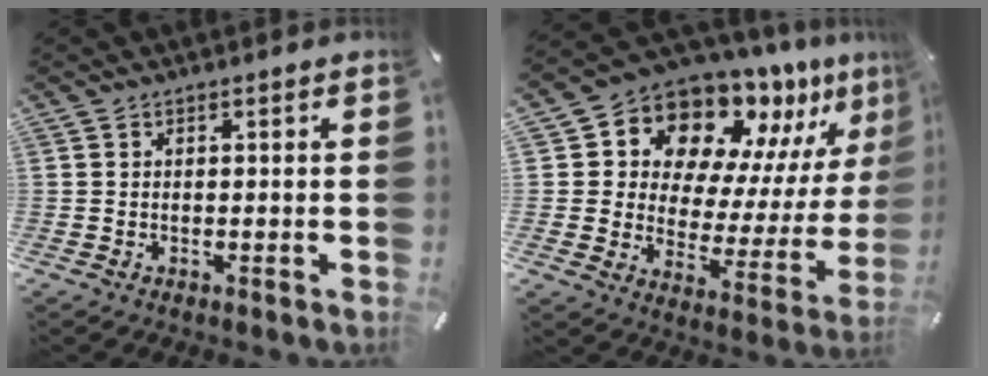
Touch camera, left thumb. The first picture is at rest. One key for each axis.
{"total": 12.8, "fx": 11.4, "fy": 5.7, "fz": 1.6, "tx": -0.032, "ty": -0.132, "tz": 0.195}